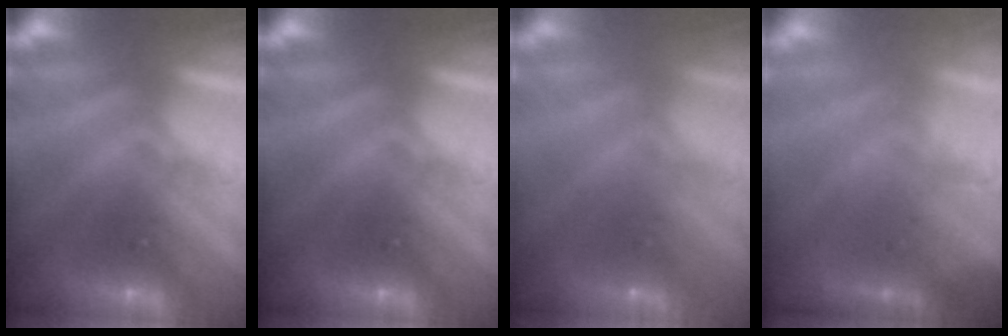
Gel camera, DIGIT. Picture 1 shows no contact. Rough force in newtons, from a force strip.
{"total": 0.0}
{"total": 7.1}
{"total": 2.6}